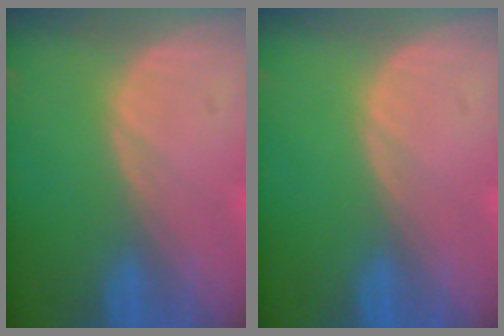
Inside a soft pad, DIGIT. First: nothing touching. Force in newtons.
{"total": 0.0}